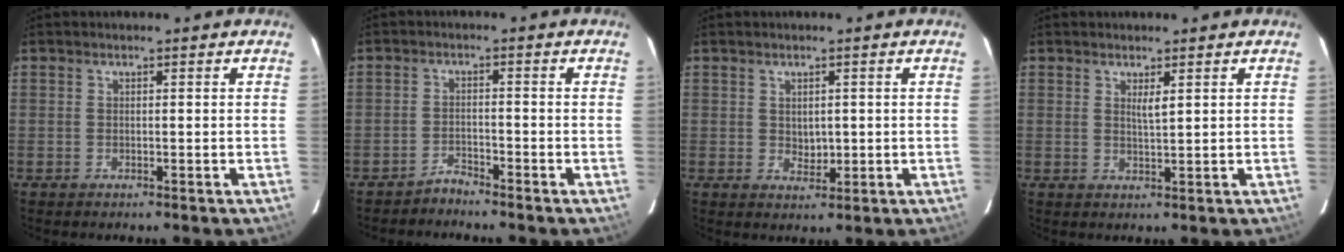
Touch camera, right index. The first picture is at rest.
{"total": 1.9, "force": [-1.9, -0.1, -0.2], "torque": [0.008, -0.006, -0.034]}
{"total": 2.3, "force": [0.4, 1.6, 1.5], "torque": [-0.021, -0.006, 0.013]}
{"total": 1.6, "force": [0.8, 0.0, 1.4], "torque": [-0.030, -0.005, 0.016]}